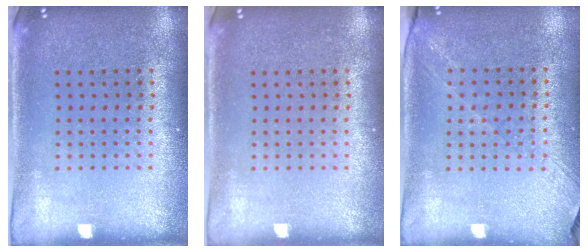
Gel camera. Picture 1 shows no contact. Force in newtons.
{"total": 0.0}
{"total": 1.2, "press": 1.1, "slide": 0.6}